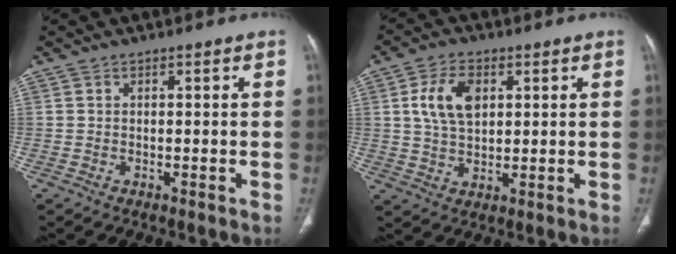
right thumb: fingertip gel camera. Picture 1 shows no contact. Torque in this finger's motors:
{"motor_torque": [-0.41, 0.47, 0.32, 0.07, 0.05]}